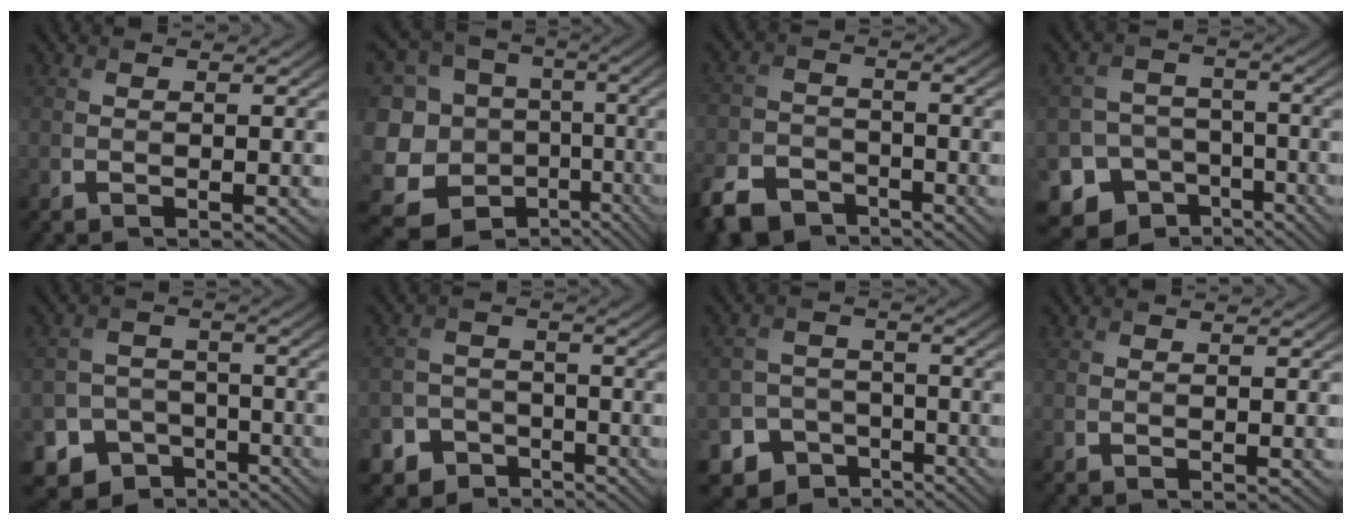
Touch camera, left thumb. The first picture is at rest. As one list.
[{"total": 17.8, "force": [-6.4, 15.0, 7.1], "torque": [-0.227, -0.017, -0.080]}, {"total": 7.9, "force": [-5.9, 4.3, 3.1], "torque": [-0.076, -0.015, -0.121]}, {"total": 13.6, "force": [-8.6, 9.9, 3.2], "torque": [-0.091, -0.044, -0.127]}, {"total": 9.6, "force": [-6.1, 7.2, 2.0], "torque": [-0.050, -0.022, -0.101]}, {"total": 6.3, "force": [-4.5, 4.3, 1.1], "torque": [-0.019, -0.008, -0.081]}, {"total": 7.9, "force": [-5.2, 5.7, 1.7], "torque": [-0.036, -0.018, -0.088]}, {"total": 0.0}]